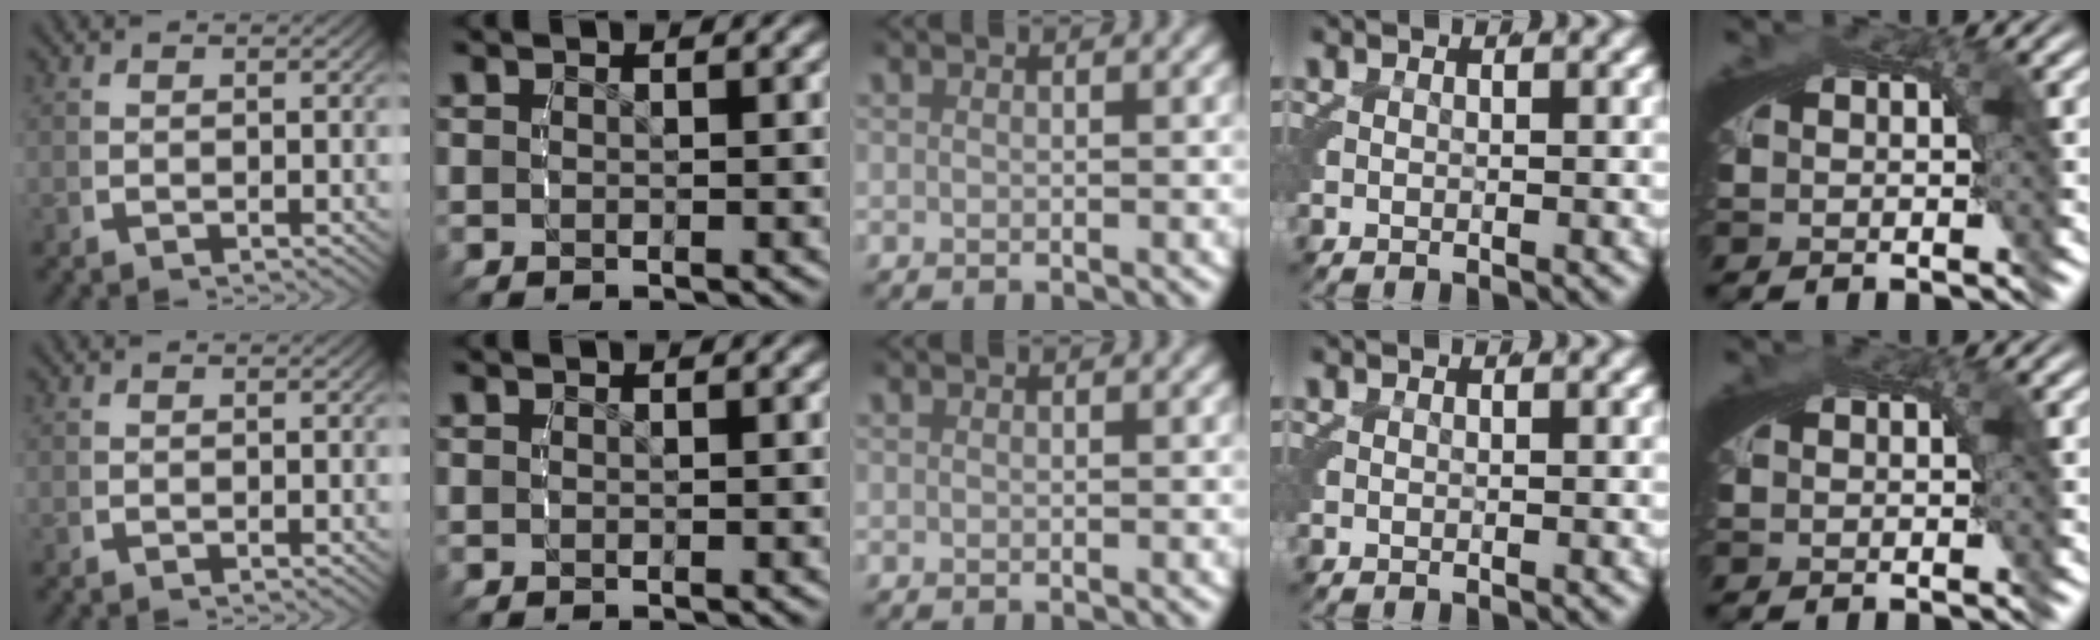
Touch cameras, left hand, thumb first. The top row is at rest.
{"little": {"total": 0.6, "force": [0.2, 0.2, 0.5], "torque": [-0.005, 0.003, 0.003]}}